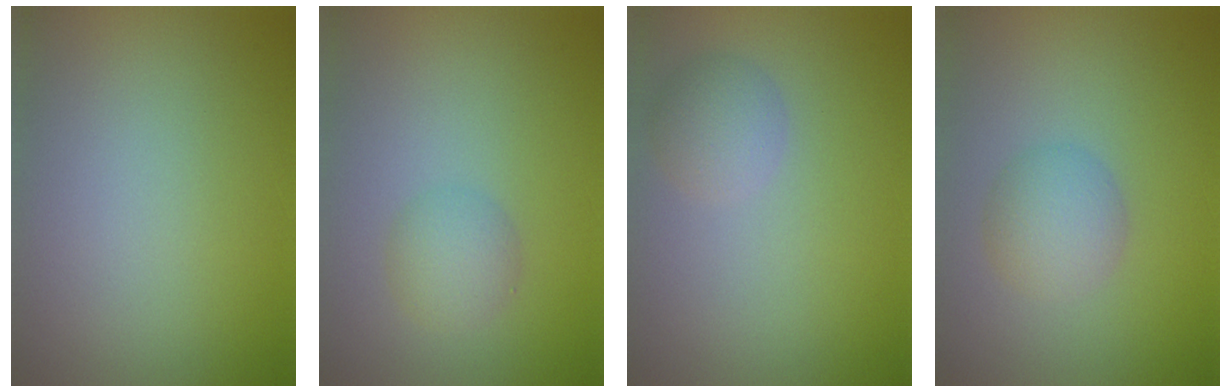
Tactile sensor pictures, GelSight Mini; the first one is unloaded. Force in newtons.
{"total": 2.2, "press": 2.2, "slide": 0.1}
{"total": 2.3, "press": 2.3, "slide": 0.2}
{"total": 2.8, "press": 2.8, "slide": 0.1}